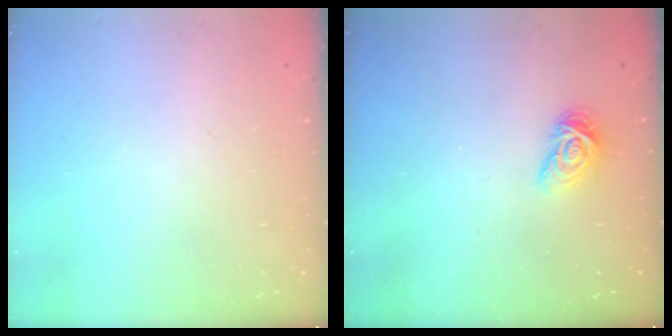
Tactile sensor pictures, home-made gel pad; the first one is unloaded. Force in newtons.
{"total": 7.5, "press": 7.5, "slide": 0.3}